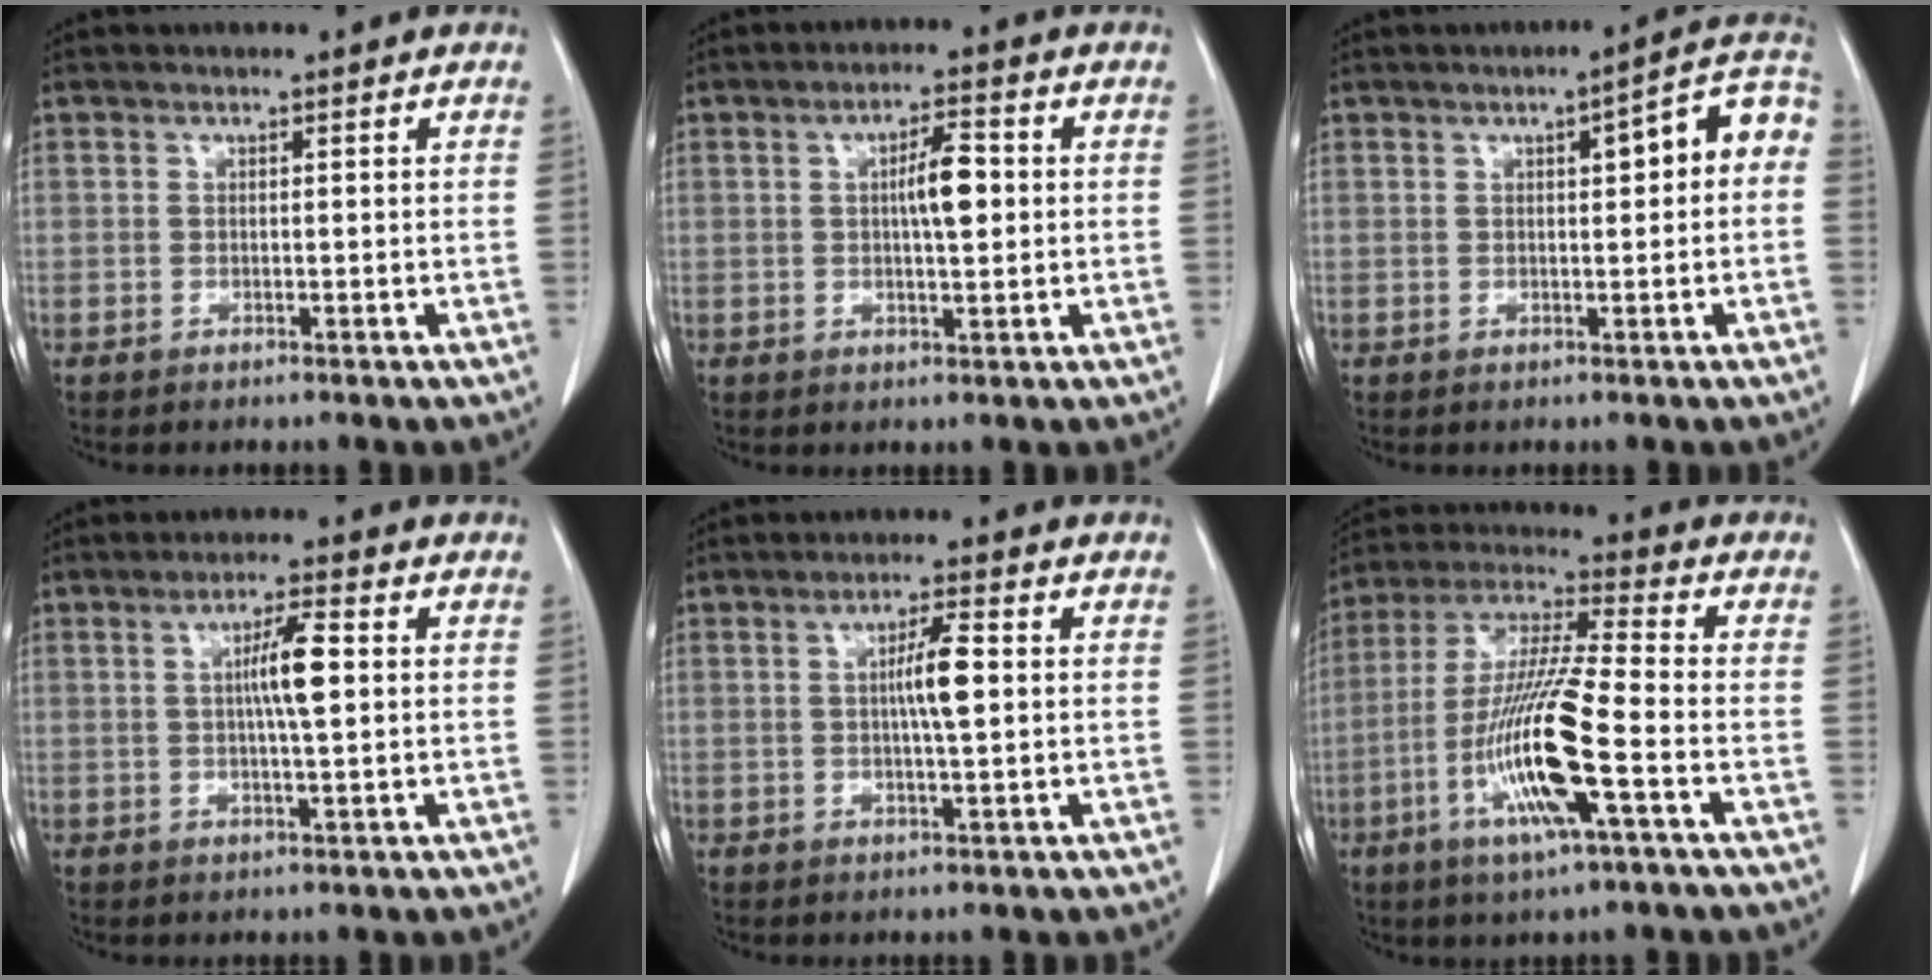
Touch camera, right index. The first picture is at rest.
{"total": 5.5, "force": [0.6, 1.2, 5.3], "torque": [-0.090, 0.007, 0.011]}
{"total": 7.2, "force": [1.1, 1.6, 7.0], "torque": [-0.086, 0.030, 0.008]}
{"total": 5.9, "force": [0.7, 0.4, 5.8], "torque": [-0.101, 0.002, 0.011]}
{"total": 5.2, "force": [0.5, 0.3, 5.2], "torque": [-0.090, 0.001, 0.007]}
{"total": 15.4, "force": [-4.9, 0.7, 14.6], "torque": [-0.297, -0.013, -0.096]}